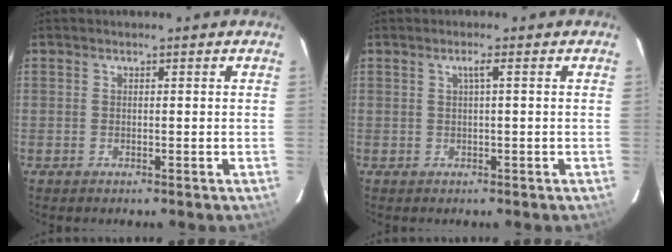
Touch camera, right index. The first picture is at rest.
{"total": 1.3, "force": [0.2, -0.3, 1.3], "torque": [-0.021, 0.003, 0.003]}